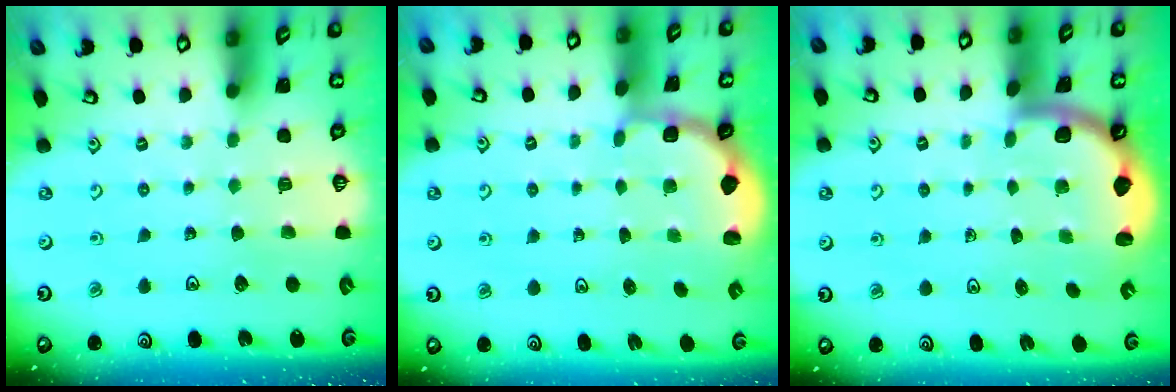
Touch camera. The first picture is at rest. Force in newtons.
{"total": 1.9, "press": 1.6, "slide": 1.0}
{"total": 1.8, "press": 1.8, "slide": 0.1}